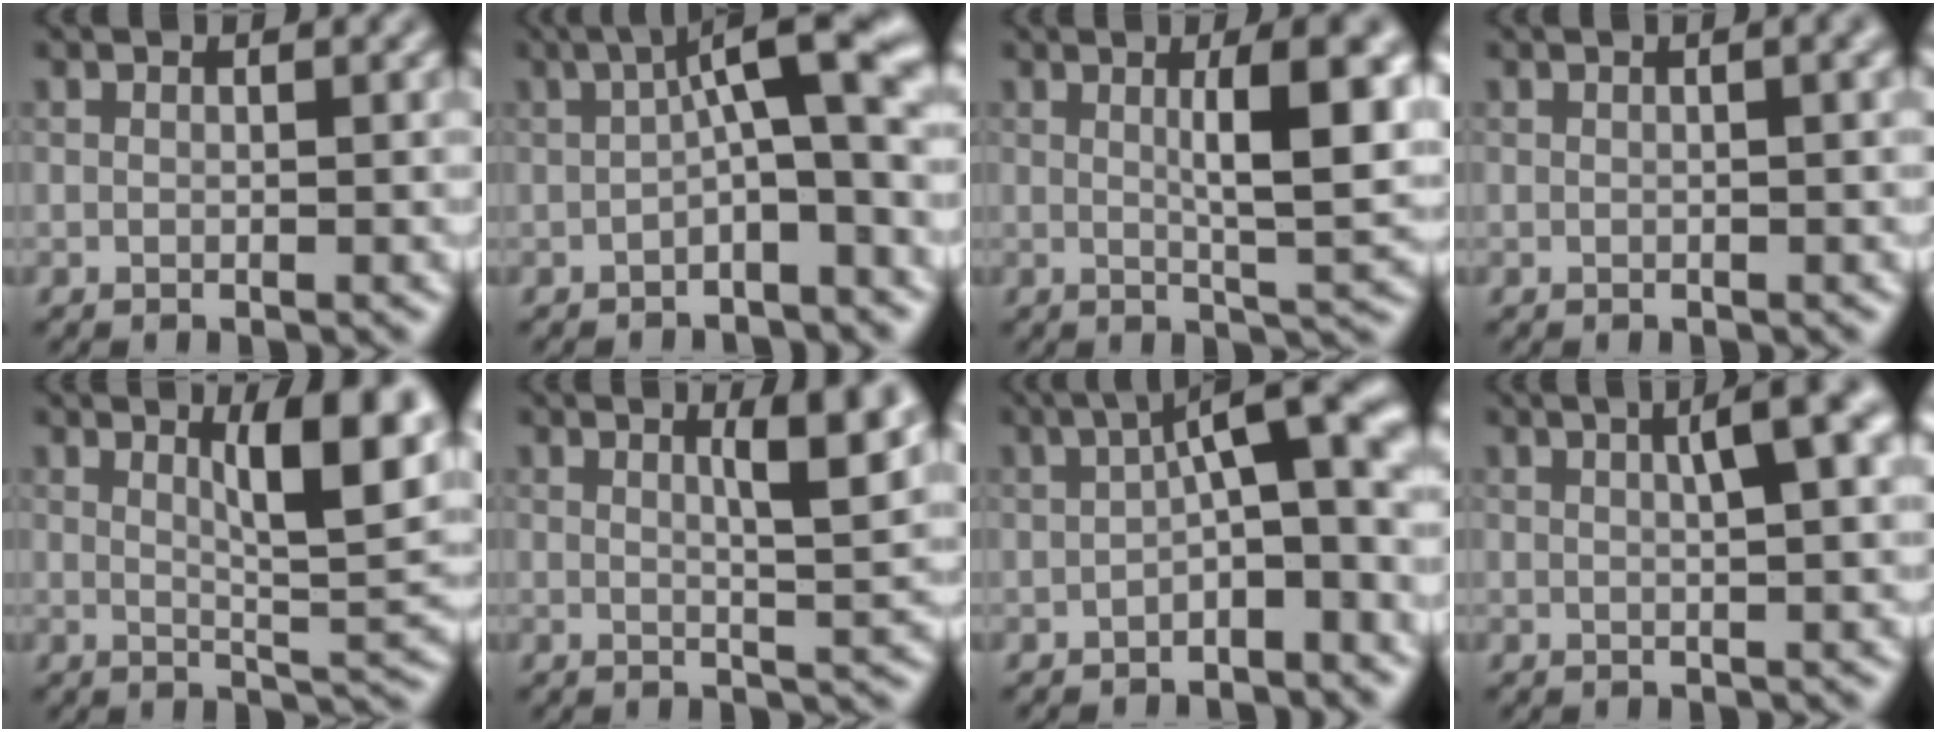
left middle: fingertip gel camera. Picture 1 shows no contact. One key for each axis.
{"total": 5.8, "fx": -0.4, "fy": 1.3, "fz": 5.6, "tx": -0.080, "ty": 0.021, "tz": -0.017}
{"total": 6.9, "fx": 1.3, "fy": 1.5, "fz": 6.6, "tx": -0.086, "ty": 0.001, "tz": 0.022}
{"total": 1.8, "fx": 0.4, "fy": 0.6, "fz": 1.7, "tx": -0.020, "ty": 0.006, "tz": 0.000}
{"total": 7.9, "fx": 3.2, "fy": 1.9, "fz": 7.0, "tx": -0.087, "ty": -0.002, "tz": 0.052}
{"total": 5.3, "fx": 2.0, "fy": 1.2, "fz": 4.8, "tx": -0.055, "ty": 0.003, "tz": 0.028}
{"total": 6.2, "fx": -0.6, "fy": 1.9, "fz": 5.9, "tx": -0.074, "ty": 0.021, "tz": -0.023}
{"total": 4.9, "fx": 1.6, "fy": 1.0, "fz": 4.5, "tx": -0.059, "ty": 0.013, "tz": 0.020}